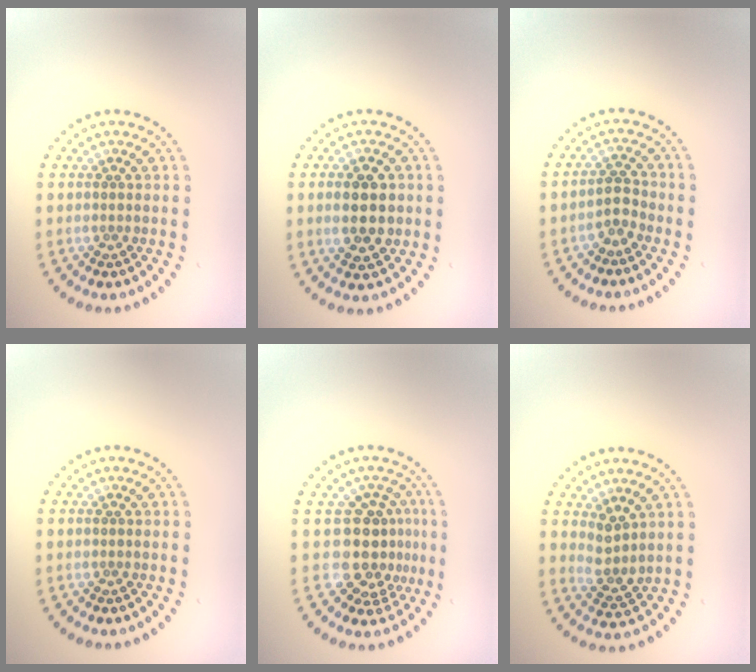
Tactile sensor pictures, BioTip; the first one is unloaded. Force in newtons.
{"total": 4.2, "press": 4.2, "slide": 0.1}
{"total": 1.8, "press": 1.6, "slide": 0.9}
{"total": 0.0}
{"total": 4.2, "press": 3.4, "slide": 2.5}
{"total": 2.5, "press": 1.9, "slide": 1.6}